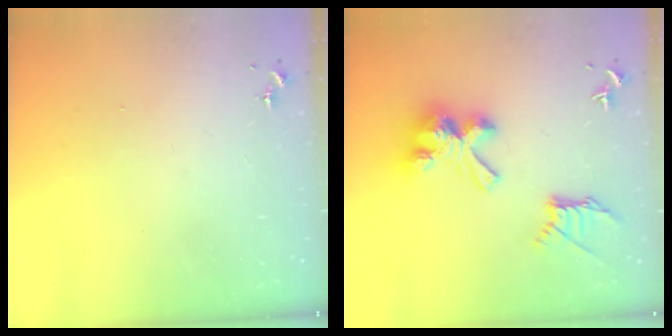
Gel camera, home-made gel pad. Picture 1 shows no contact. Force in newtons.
{"total": 18.8, "press": 18.8, "slide": 1.2}